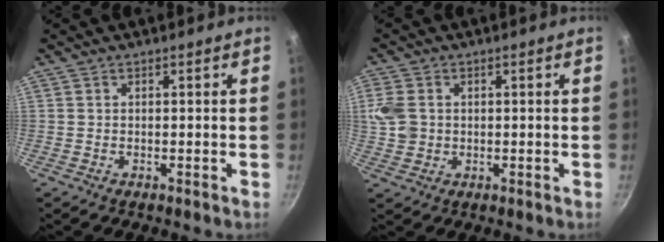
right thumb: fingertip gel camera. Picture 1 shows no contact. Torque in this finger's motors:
{"motor_torque": [-0.26, 0.36, 0.41, 0.57, 0.04]}